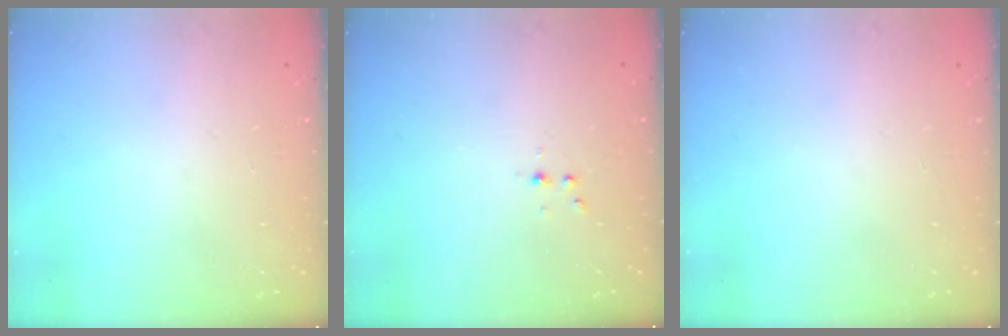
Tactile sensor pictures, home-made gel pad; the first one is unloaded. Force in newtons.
{"total": 2.7, "press": 2.3, "slide": 1.4}
{"total": 0.0}